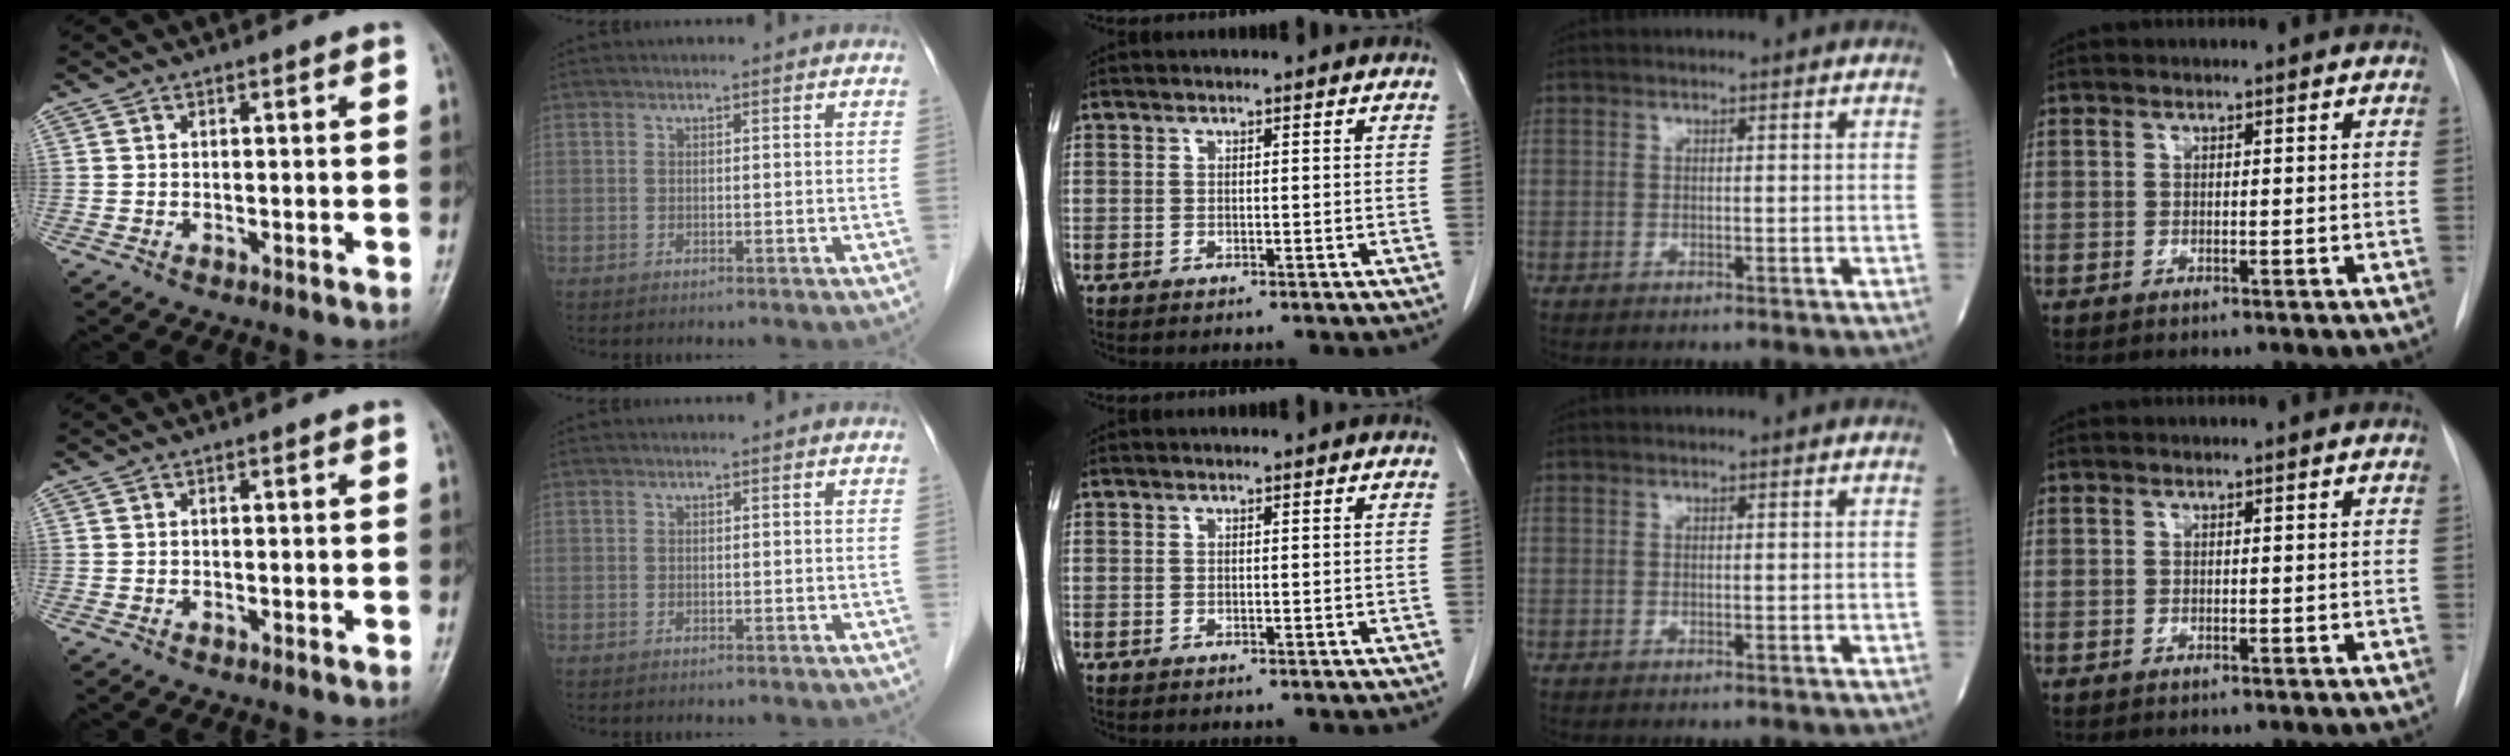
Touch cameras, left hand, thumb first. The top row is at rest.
{}